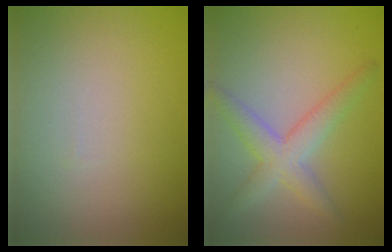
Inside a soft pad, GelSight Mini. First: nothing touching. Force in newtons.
{"total": 3.7, "press": 3.7, "slide": 0.1}